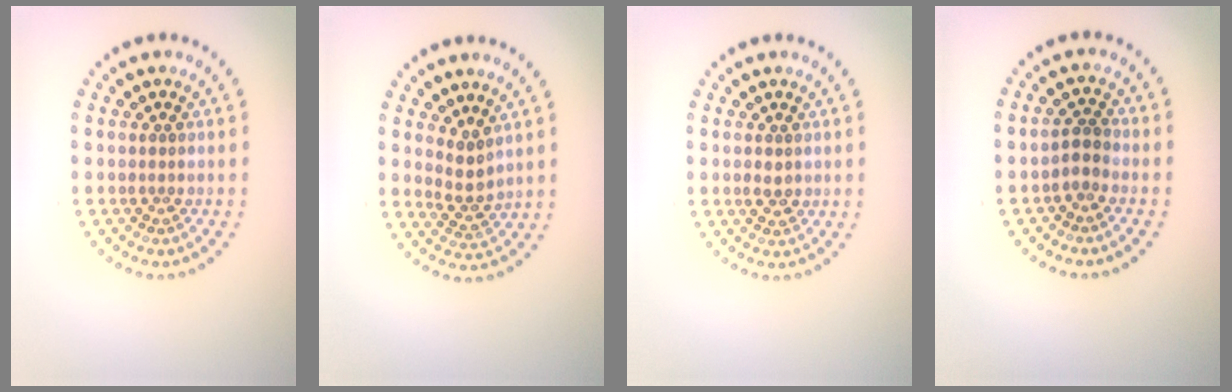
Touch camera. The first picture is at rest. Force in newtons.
{"total": 2.0, "press": 1.5, "slide": 1.4}
{"total": 1.2, "press": 1.2, "slide": 0.2}
{"total": 1.6, "press": 1.4, "slide": 0.9}